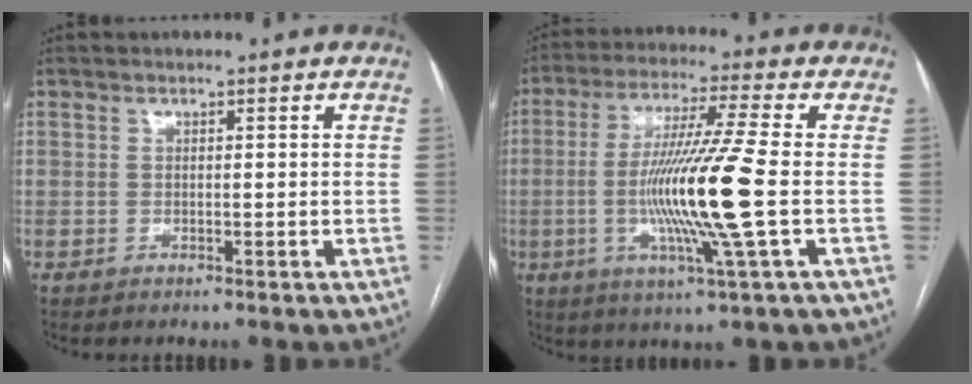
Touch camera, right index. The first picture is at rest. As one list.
[{"total": 14.1, "force": [-2.1, -1.6, 13.9], "torque": [-0.272, -0.018, -0.046]}]